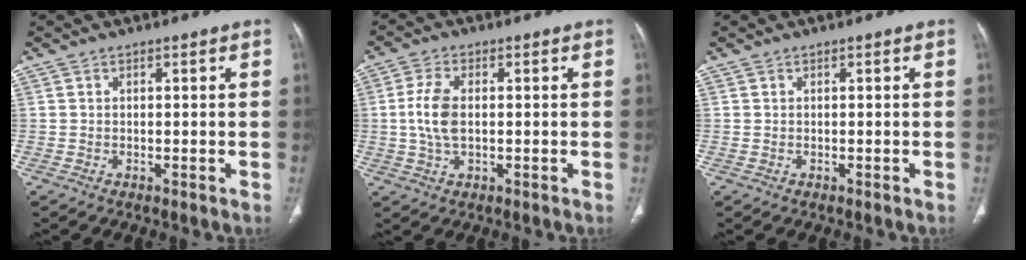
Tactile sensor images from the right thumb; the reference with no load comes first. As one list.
[{"total": 6.6, "force": [0.0, 3.7, 5.5], "torque": [-0.118, 0.005, -0.003]}, {"total": 0.0}]